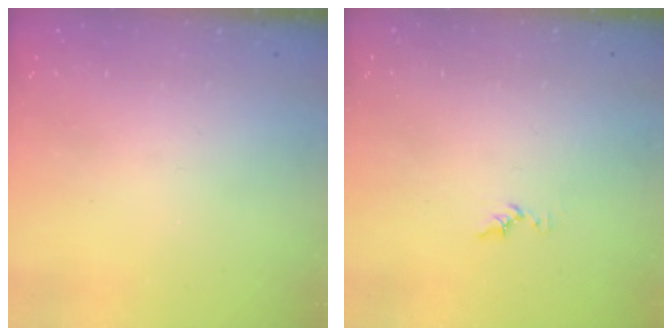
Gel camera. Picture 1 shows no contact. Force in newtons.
{"total": 5.6, "press": 5.6, "slide": 0.5}